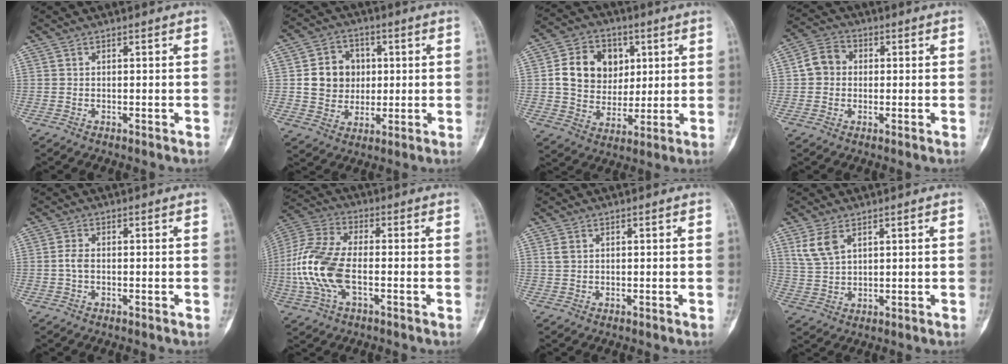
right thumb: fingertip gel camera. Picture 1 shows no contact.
{"total": 10.0, "force": [1.2, 8.9, 4.5], "torque": [-0.033, 0.002, 0.023]}
{"total": 13.7, "force": [3.1, 11.3, 7.2], "torque": [-0.084, -0.001, 0.056]}
{"total": 5.8, "force": [0.2, 5.1, 2.8], "torque": [-0.036, 0.015, -0.008]}
{"total": 2.1, "force": [-0.3, 1.2, 1.7], "torque": [-0.036, 0.003, -0.010]}
{"total": 14.6, "force": [-2.5, 7.1, 12.5], "torque": [-0.283, 0.020, -0.051]}
{"total": 1.4, "force": [0.5, 0.9, 0.8], "torque": [-0.020, 0.005, 0.014]}
{"total": 5.7, "force": [2.9, 3.1, 3.7], "torque": [-0.075, -0.006, 0.068]}